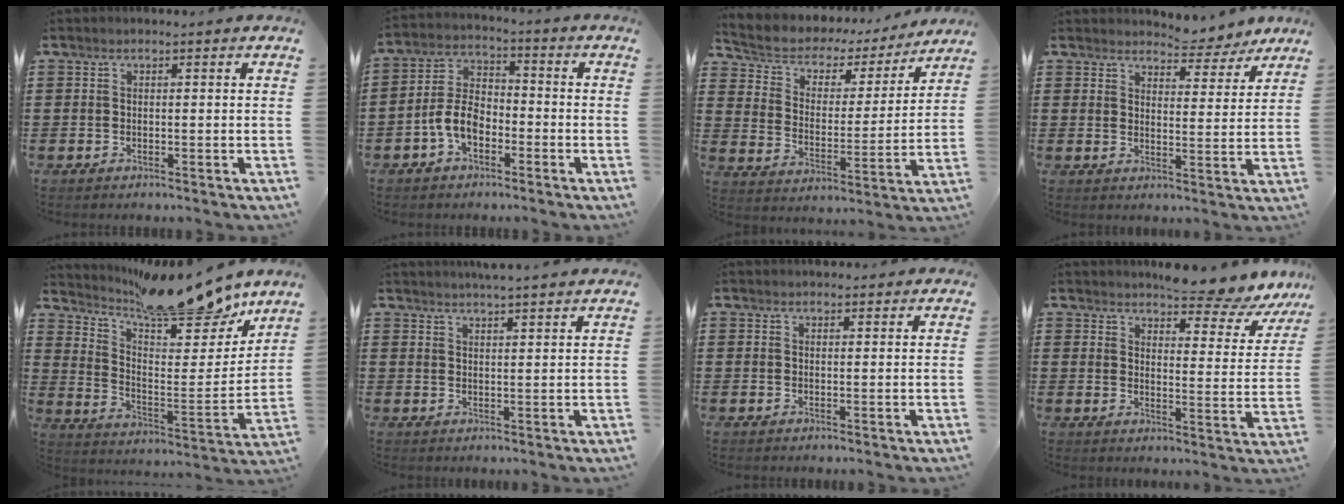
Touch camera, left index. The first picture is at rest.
{"total": 6.4, "force": [-3.0, 3.7, 4.2], "torque": [-0.110, 0.005, -0.066]}
{"total": 4.3, "force": [3.6, 2.2, 0.4], "torque": [-0.037, -0.028, 0.054]}
{"total": 4.8, "force": [4.7, 0.8, 0.6], "torque": [-0.014, -0.027, 0.083]}
{"total": 15.4, "force": [13.5, 3.0, 6.8], "torque": [-0.119, -0.096, 0.230]}
{"total": 3.0, "force": [2.9, -0.6, 0.4], "torque": [-0.015, -0.011, 0.054]}
{"total": 1.5, "force": [1.4, 0.3, 0.2], "torque": [-0.006, 0.003, 0.028]}
{"total": 6.9, "force": [6.3, 0.4, 2.7], "torque": [-0.053, -0.038, 0.108]}